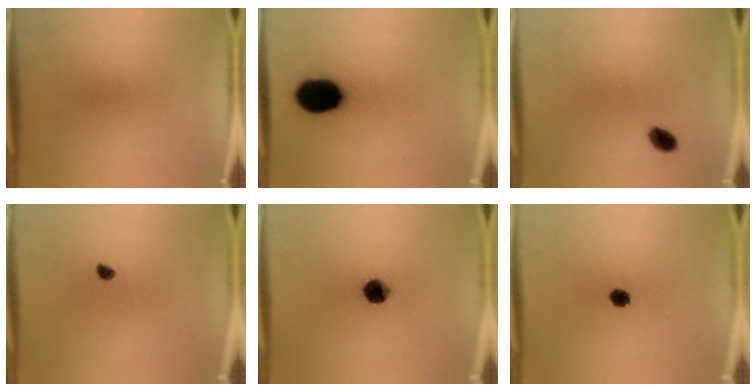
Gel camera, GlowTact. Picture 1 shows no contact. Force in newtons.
{"total": 15.6}
{"total": 3.6}
{"total": 1.3}
{"total": 7.3}
{"total": 3.0}